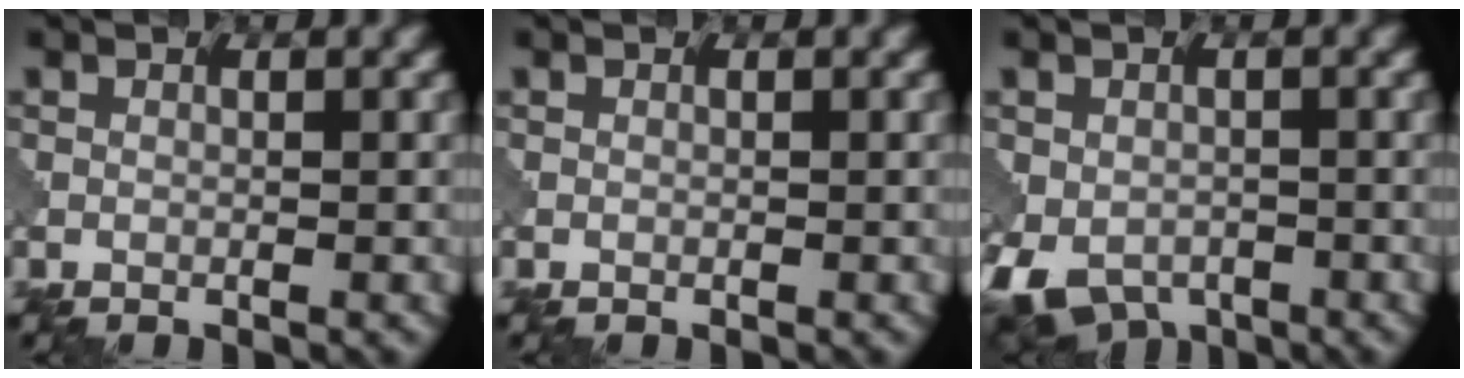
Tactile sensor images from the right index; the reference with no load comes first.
{"total": 0.0}
{"total": 6.5, "force": [-3.2, 4.3, 3.6], "torque": [-0.076, -0.029, -0.049]}